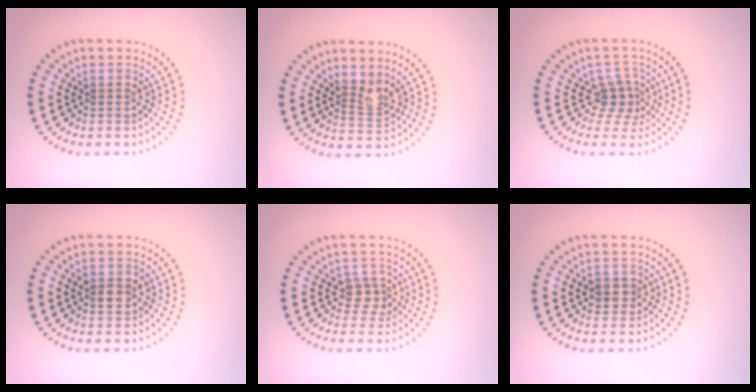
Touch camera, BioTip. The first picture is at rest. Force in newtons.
{"total": 2.0, "press": 1.6, "slide": 1.3}
{"total": 2.5, "press": 1.8, "slide": 1.8}
{"total": 1.7, "press": 1.7, "slide": 0.3}
{"total": 2.1, "press": 1.6, "slide": 1.3}
{"total": 1.9, "press": 1.7, "slide": 0.8}